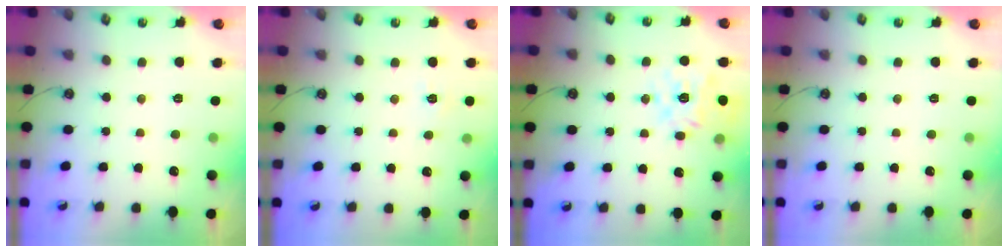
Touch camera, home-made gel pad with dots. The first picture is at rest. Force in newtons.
{"total": 4.8, "press": 4.7, "slide": 0.5}
{"total": 17.0, "press": 16.8, "slide": 2.4}
{"total": 0.0}